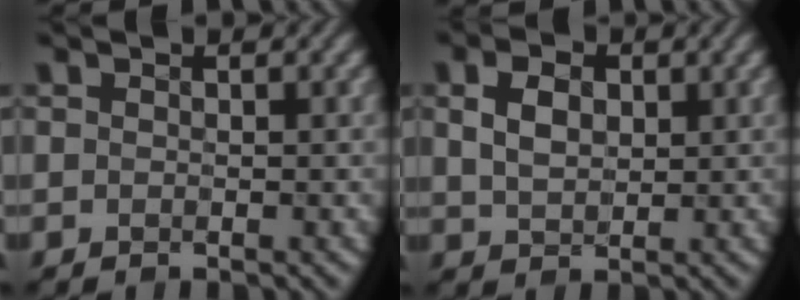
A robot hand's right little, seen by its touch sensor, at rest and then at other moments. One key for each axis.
{"total": 2.8, "fx": 0.4, "fy": 1.9, "fz": 2.0, "tx": -0.050, "ty": 0.000, "tz": 0.016}